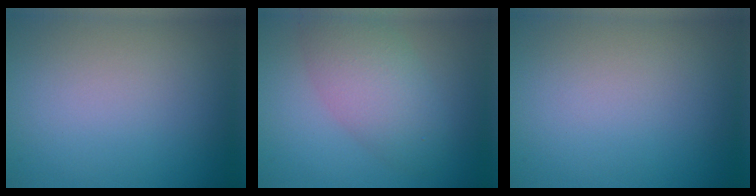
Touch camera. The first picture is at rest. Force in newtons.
{"total": 4.9, "press": 4.9, "slide": 0.2}
{"total": 0.0}